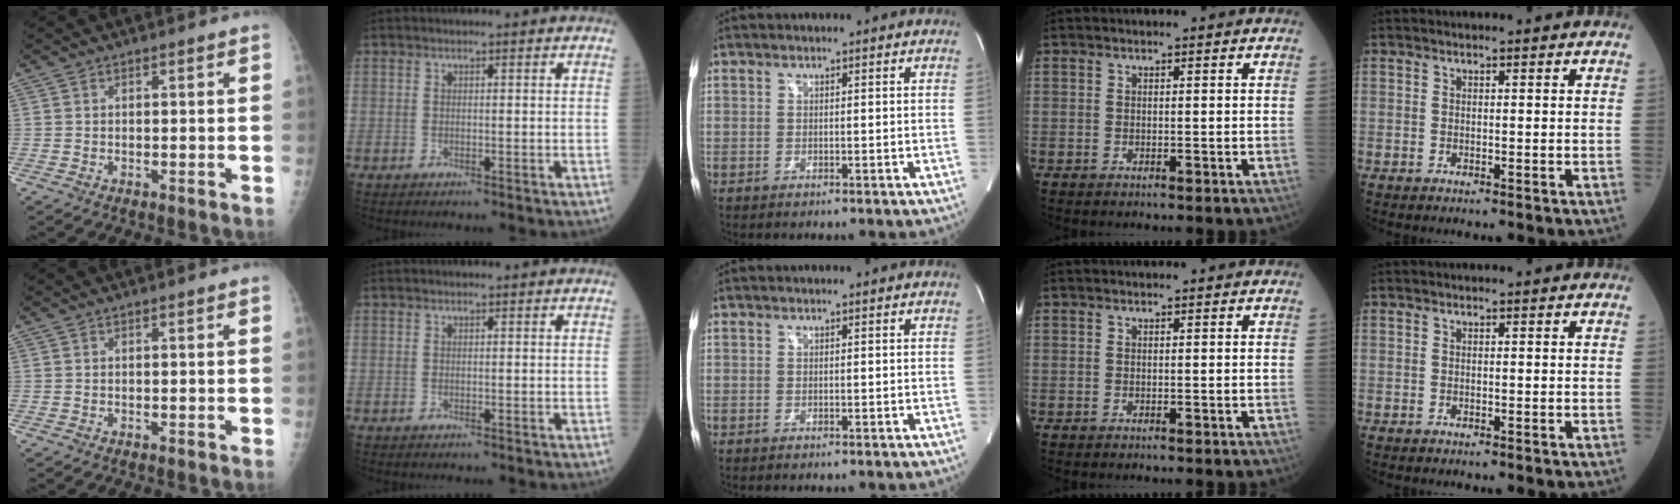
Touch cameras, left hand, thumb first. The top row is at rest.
{}